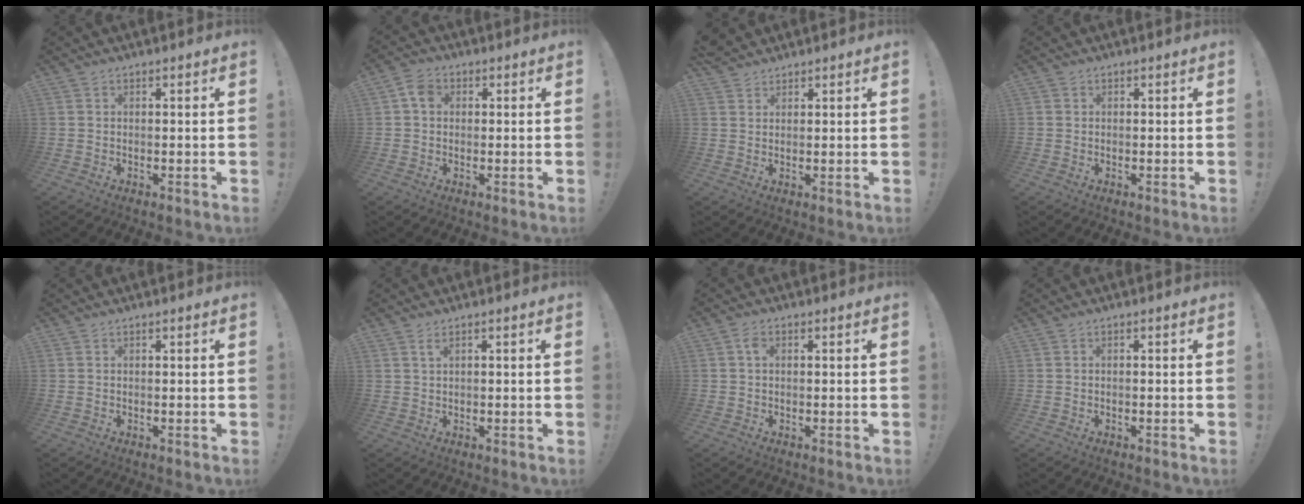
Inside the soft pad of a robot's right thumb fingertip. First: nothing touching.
{"total": 4.6, "force": [0.9, 3.6, 2.7], "torque": [-0.049, 0.011, 0.017]}
{"total": 3.9, "force": [3.3, 1.9, 0.4], "torque": [0.001, -0.018, 0.062]}
{"total": 0.6, "force": [0.3, 0.4, -0.3], "torque": [0.006, 0.002, 0.006]}
{"total": 0.0}
{"total": 1.7, "force": [1.1, 0.5, 1.2], "torque": [-0.019, -0.001, 0.016]}
{"total": 2.1, "force": [0.4, 1.3, 1.6], "torque": [-0.027, 0.003, 0.005]}
{"total": 0.5, "force": [-0.4, -0.2, 0.2], "torque": [-0.004, -0.001, -0.008]}